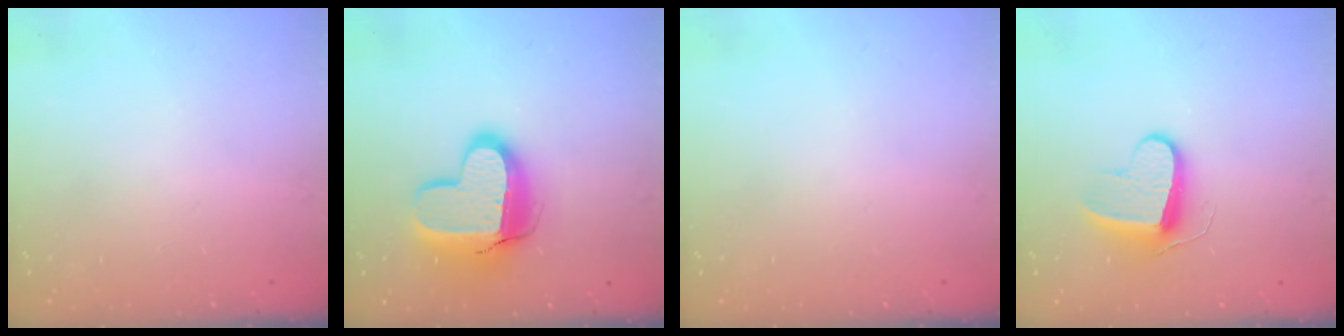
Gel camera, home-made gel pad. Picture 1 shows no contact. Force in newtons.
{"total": 14.6, "press": 14.5, "slide": 1.1}
{"total": 0.0}
{"total": 9.0, "press": 9.0, "slide": 0.2}